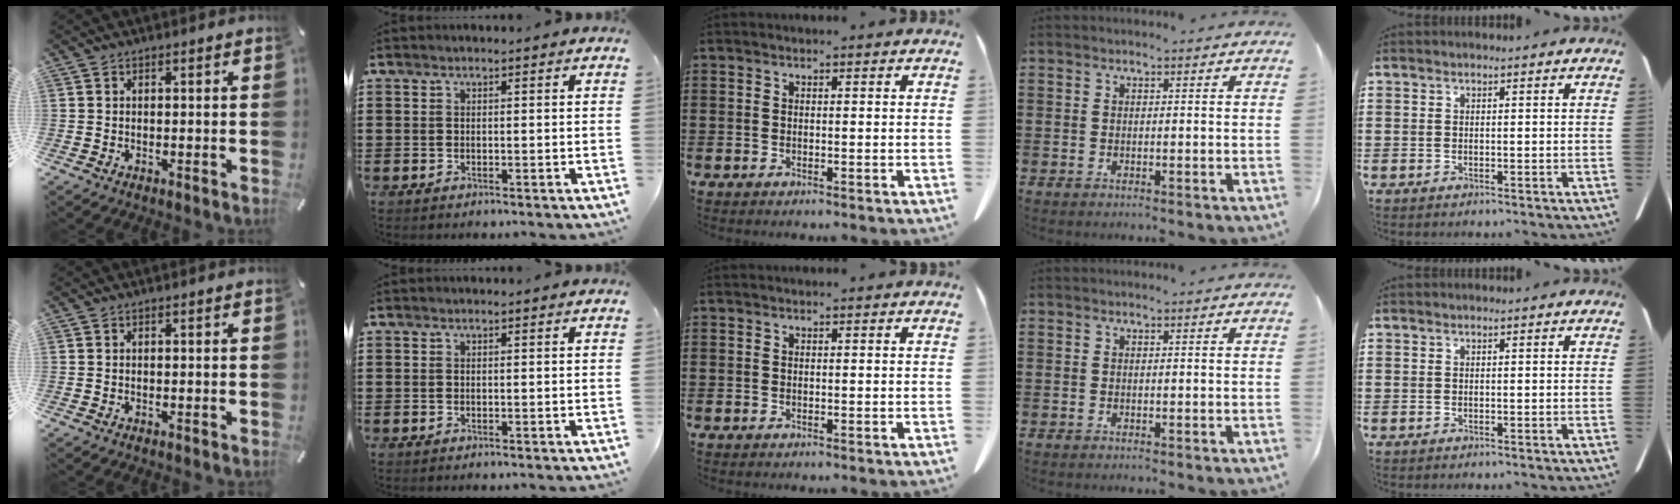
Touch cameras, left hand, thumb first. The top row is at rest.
{}